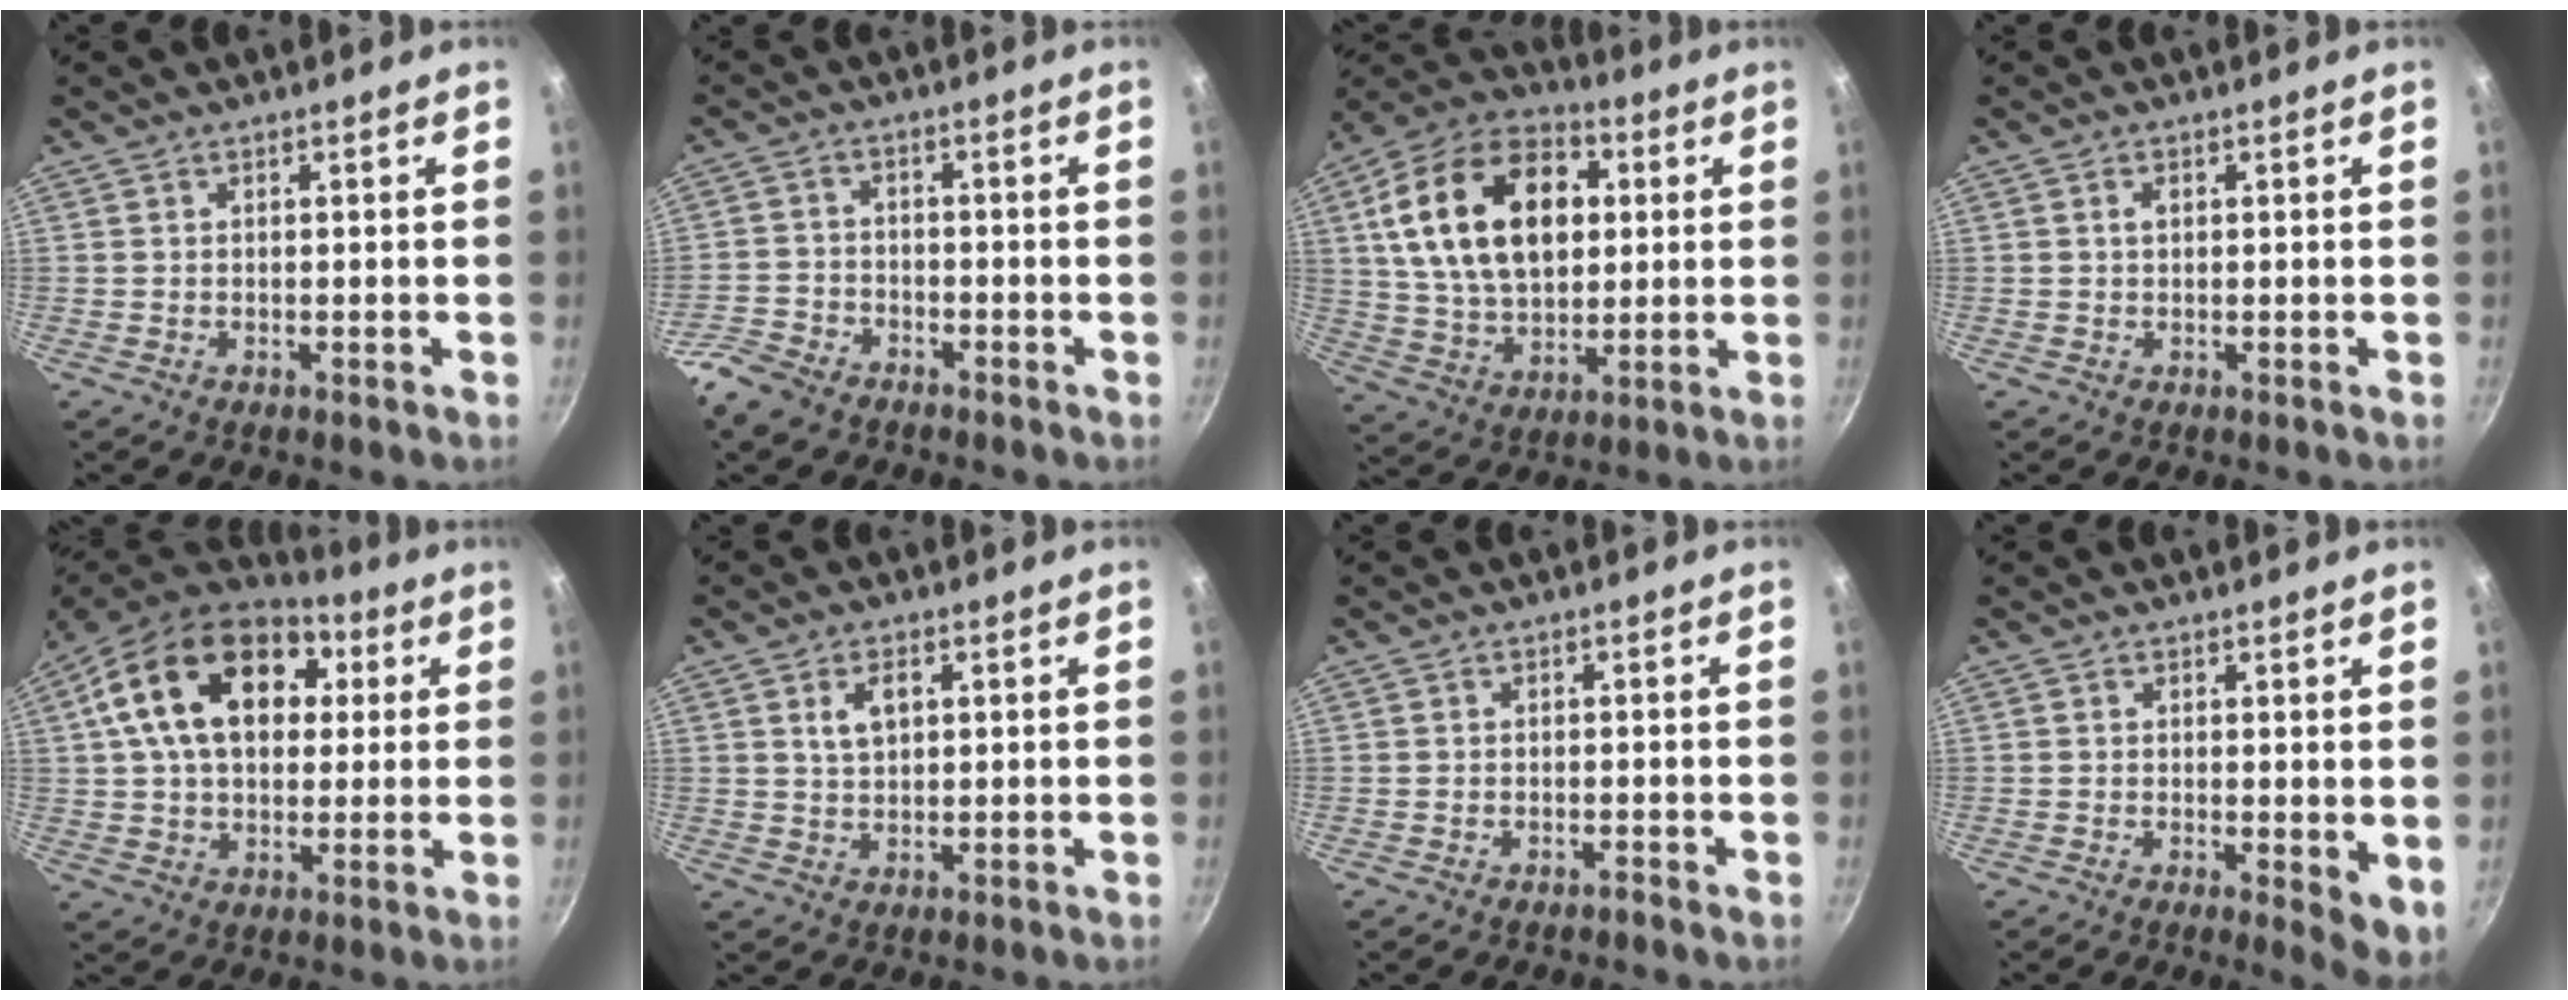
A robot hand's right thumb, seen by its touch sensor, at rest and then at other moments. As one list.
[{"total": 6.6, "force": [-4.9, 3.7, 2.5], "torque": [-0.050, 0.036, -0.099]}, {"total": 23.5, "force": [5.0, 15.2, 17.1], "torque": [-0.276, 0.008, 0.082]}, {"total": 1.1, "force": [0.3, 0.7, 0.8], "torque": [-0.011, 0.003, 0.005]}, {"total": 21.4, "force": [6.0, 14.2, 14.8], "torque": [-0.233, 0.011, 0.089]}, {"total": 4.2, "force": [1.4, 2.5, 3.1], "torque": [-0.043, -0.001, 0.027]}, {"total": 0.7, "force": [-0.7, 0.0, 0.1], "torque": [-0.009, 0.010, -0.008]}, {"total": 4.8, "force": [0.0, 1.8, 4.4], "torque": [-0.053, -0.012, 0.000]}]